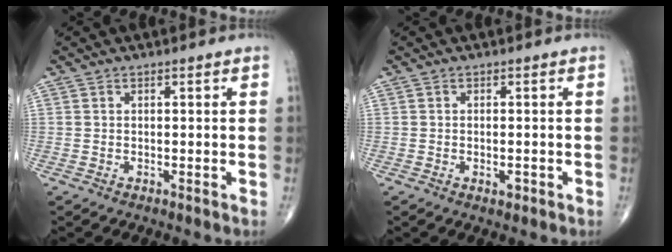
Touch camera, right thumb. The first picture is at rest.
{"total": 1.5, "force": [-0.6, 0.7, 1.2], "torque": [-0.016, -0.001, -0.008]}